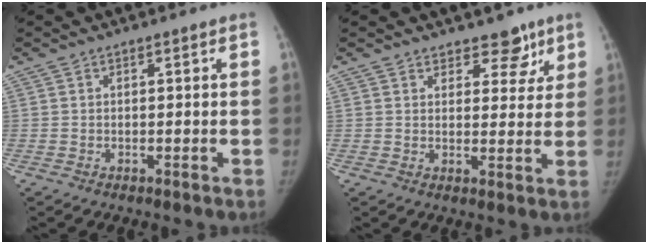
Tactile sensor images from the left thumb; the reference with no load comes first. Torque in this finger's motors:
{"motor_torque": [-0.27, -0.14, 0.13, 0.02, -0.01]}